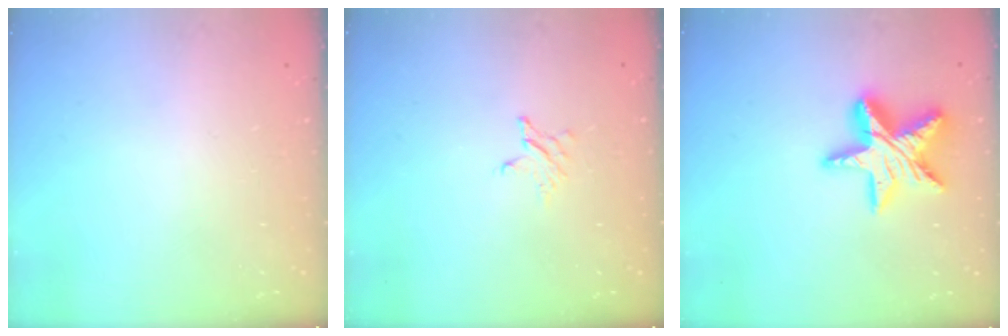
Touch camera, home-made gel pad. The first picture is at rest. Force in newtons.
{"total": 2.5, "press": 2.5, "slide": 0.3}
{"total": 16.5, "press": 16.5, "slide": 1.5}